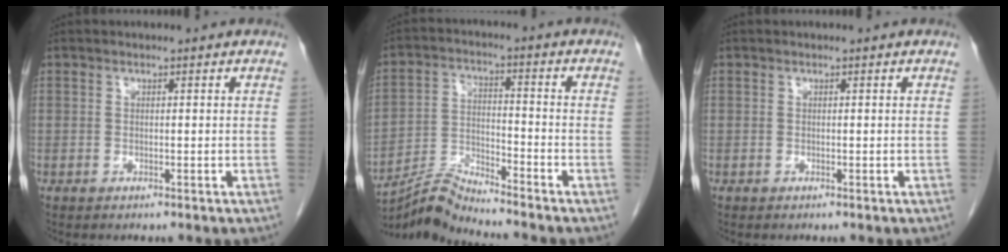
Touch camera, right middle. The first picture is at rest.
{"total": 6.8, "force": [-6.6, -1.5, 0.3], "torque": [-0.018, -0.001, -0.124]}
{"total": 0.0}